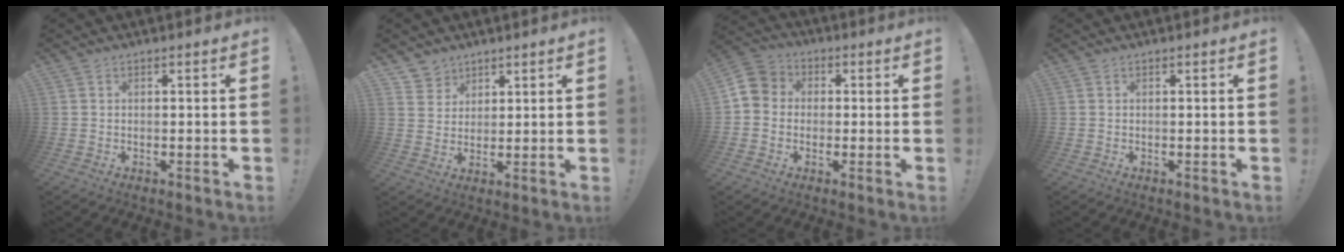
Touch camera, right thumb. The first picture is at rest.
{"total": 5.1, "force": [3.5, 3.8, -0.1], "torque": [-0.006, -0.028, 0.069]}
{"total": 7.3, "force": [-0.4, 6.6, 3.1], "torque": [-0.049, 0.019, -0.003]}
{"total": 0.0}